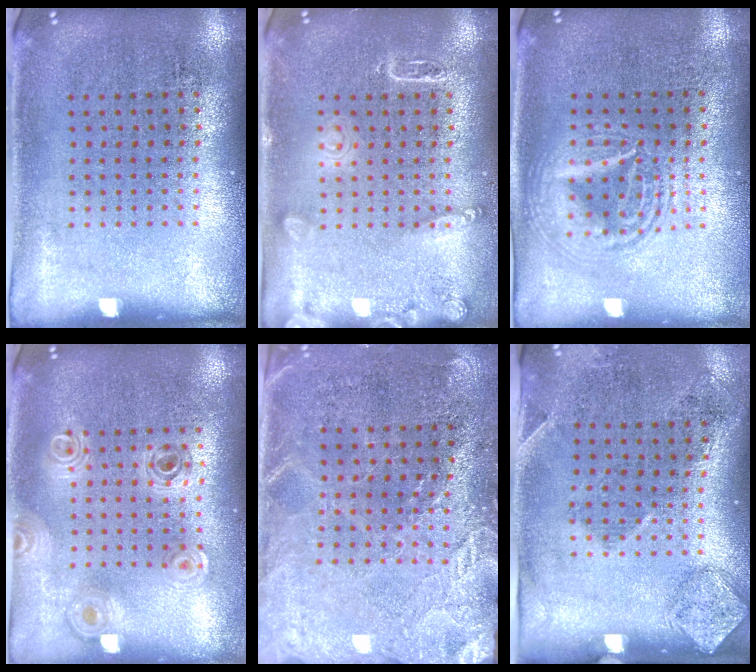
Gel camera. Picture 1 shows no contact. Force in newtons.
{"total": 2.3, "press": 2.2, "slide": 0.3}
{"total": 2.9, "press": 2.8, "slide": 0.4}
{"total": 0.8, "press": 0.8, "slide": 0.2}
{"total": 2.9, "press": 2.7, "slide": 1.0}
{"total": 1.8, "press": 1.1, "slide": 1.4}